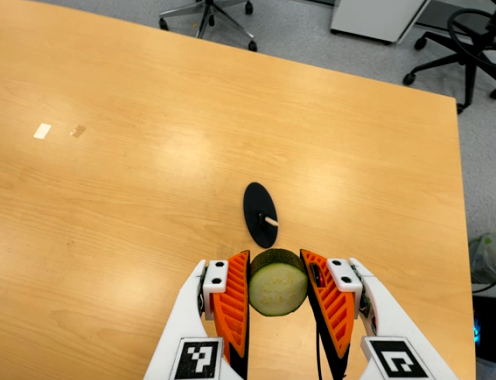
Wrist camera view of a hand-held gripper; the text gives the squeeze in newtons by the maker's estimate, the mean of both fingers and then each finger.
{"total": 11.0, "left": 9.8, "right": 12.2}